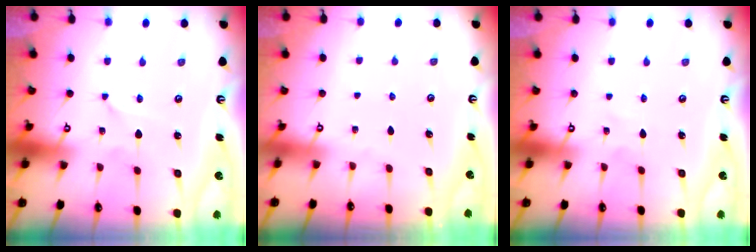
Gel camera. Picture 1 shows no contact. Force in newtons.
{"total": 0.0}
{"total": 1.9, "press": 1.9, "slide": 0.2}